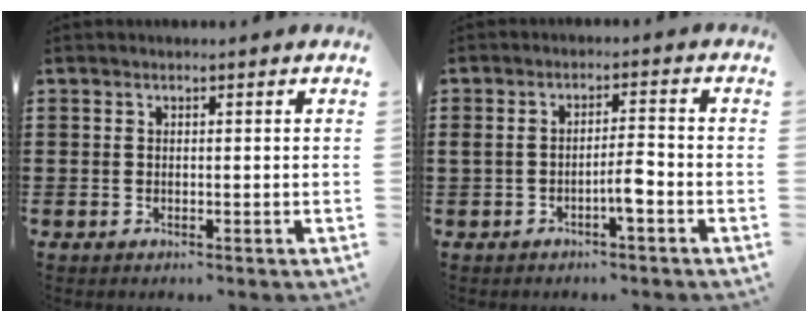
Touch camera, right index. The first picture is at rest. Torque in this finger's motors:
{"motor_torque": [1.78, 0.35, 0.14, 0.05]}